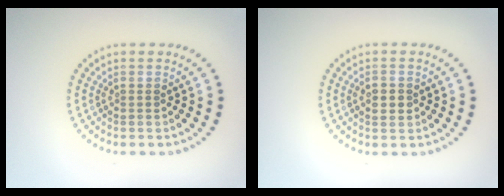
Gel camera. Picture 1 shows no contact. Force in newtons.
{"total": 1.6, "press": 1.6, "slide": 0.0}